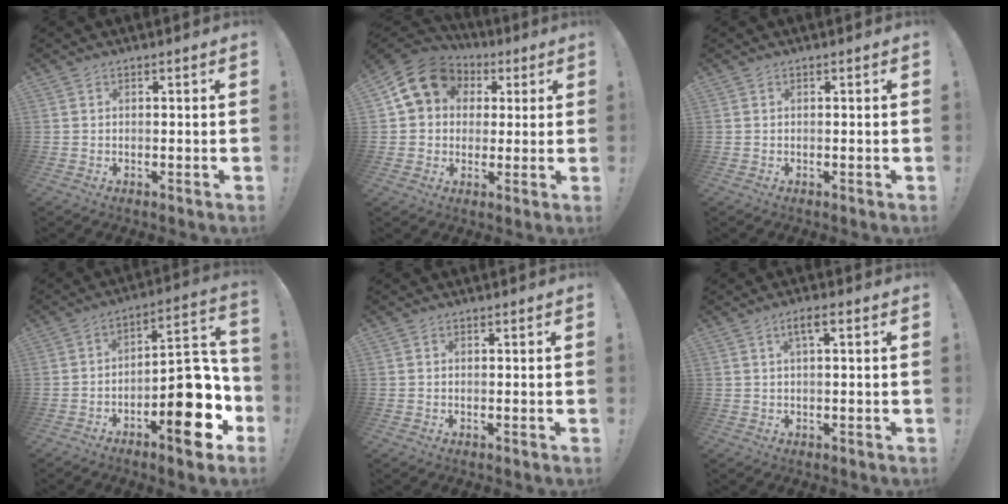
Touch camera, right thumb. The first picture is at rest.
{"total": 15.4, "force": [6.1, 11.9, 7.7], "torque": [-0.109, -0.018, 0.117]}
{"total": 0.0}
{"total": 17.9, "force": [-6.4, 7.7, 14.9], "torque": [-0.160, 0.042, -0.094]}
{"total": 0.0}
{"total": 3.6, "force": [1.1, 0.6, 3.3], "torque": [-0.061, 0.002, 0.016]}